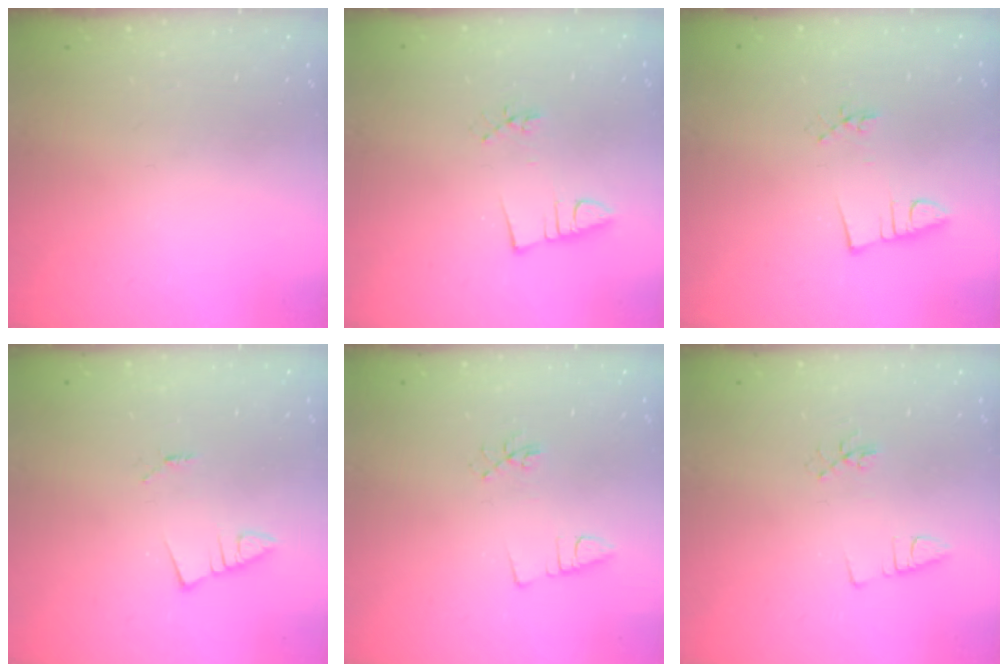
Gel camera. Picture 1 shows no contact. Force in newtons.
{"total": 2.6, "press": 1.1, "slide": 2.4}
{"total": 2.6, "press": 0.9, "slide": 2.4}
{"total": 1.3, "press": 1.3, "slide": 0.1}
{"total": 3.5, "press": 3.2, "slide": 1.4}
{"total": 3.7, "press": 3.3, "slide": 1.7}